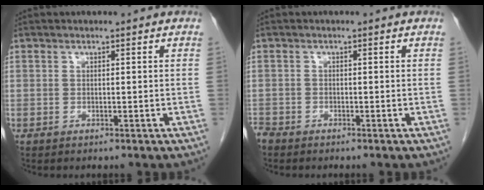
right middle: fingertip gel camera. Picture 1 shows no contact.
{"total": 1.6, "force": [-1.5, 0.5, 0.2], "torque": [-0.007, -0.002, -0.028]}